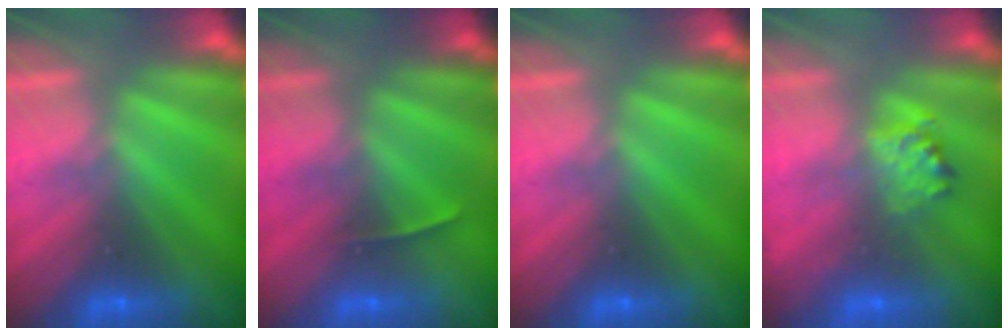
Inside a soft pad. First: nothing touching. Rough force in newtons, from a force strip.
{"total": 1.4}
{"total": 0.0}
{"total": 2.3}